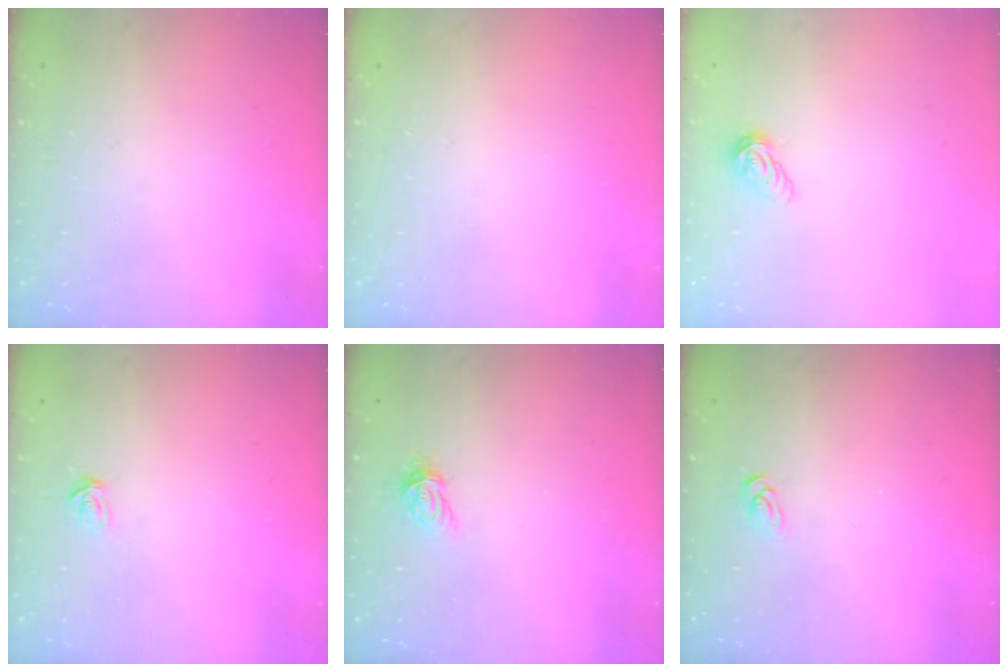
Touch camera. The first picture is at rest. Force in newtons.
{"total": 0.0}
{"total": 5.6, "press": 5.6, "slide": 0.4}
{"total": 2.3, "press": 2.3, "slide": 0.1}
{"total": 3.4, "press": 3.4, "slide": 0.2}
{"total": 2.1, "press": 2.1, "slide": 0.2}